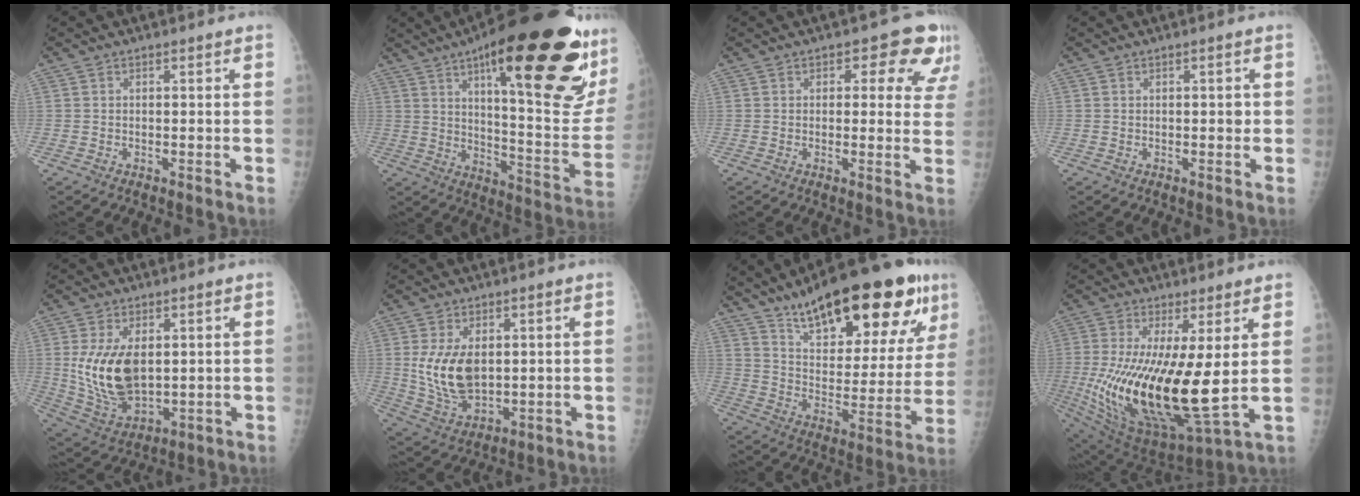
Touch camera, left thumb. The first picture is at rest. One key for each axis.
{"total": 35.1, "fx": 17.5, "fy": 9.6, "fz": 28.9, "tx": -0.313, "ty": -0.036, "tz": 0.268}
{"total": 8.2, "fx": 4.4, "fy": 4.7, "fz": 5.1, "tx": -0.010, "ty": -0.016, "tz": 0.037}
{"total": 0.9, "fx": 0.0, "fy": 0.5, "fz": 0.7, "tx": -0.001, "ty": 0.002, "tz": -0.003}
{"total": 13.7, "fx": 1.7, "fy": 8.0, "fz": 11.0, "tx": -0.197, "ty": -0.019, "tz": 0.049}
{"total": 11.1, "fx": 1.4, "fy": 6.7, "fz": 8.8, "tx": -0.155, "ty": -0.016, "tz": 0.043}
{"total": 29.3, "fx": 17.9, "fy": 9.9, "fz": 21.0, "tx": -0.278, "ty": -0.047, "tz": 0.276}
{"total": 22.3, "fx": -0.1, "fy": 6.9, "fz": 21.2, "tx": -0.430, "ty": -0.051, "tz": 0.021}